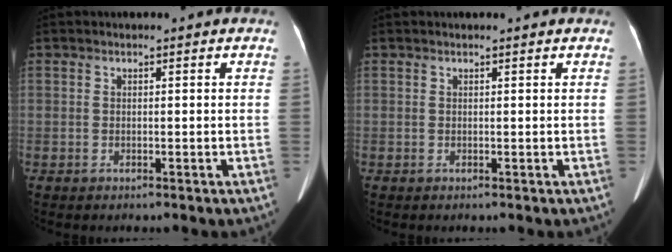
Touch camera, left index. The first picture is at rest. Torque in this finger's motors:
{"motor_torque": [-0.12, -0.13, -0.08, 0.00]}